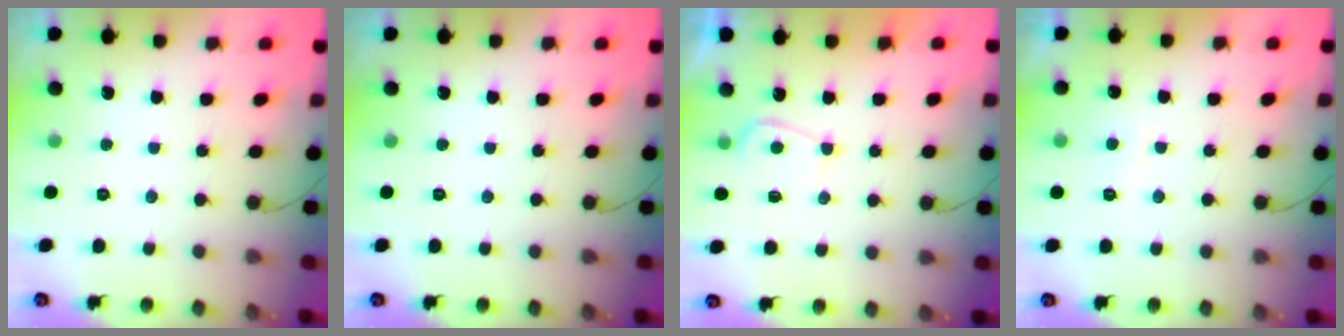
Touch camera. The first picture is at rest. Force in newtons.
{"total": 0.0}
{"total": 4.3, "press": 4.2, "slide": 0.5}
{"total": 1.8, "press": 1.6, "slide": 0.7}